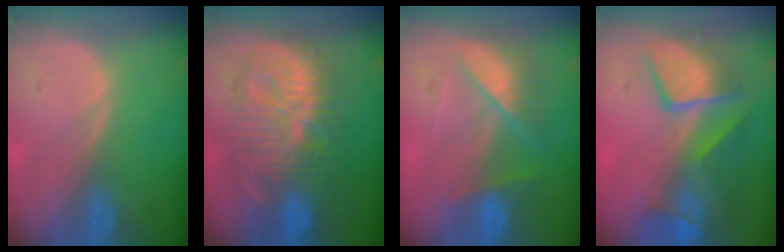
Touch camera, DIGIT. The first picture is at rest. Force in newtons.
{"total": 11.6, "press": 11.5, "slide": 0.8}
{"total": 7.3, "press": 6.6, "slide": 3.3}
{"total": 10.1, "press": 8.7, "slide": 5.0}